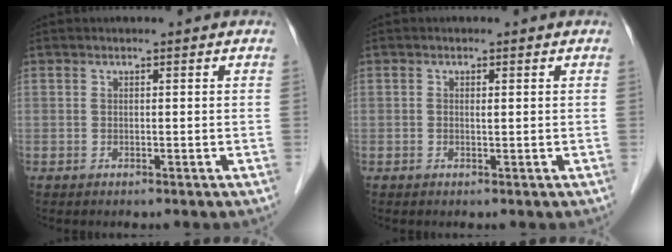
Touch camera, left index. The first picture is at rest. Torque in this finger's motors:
{"motor_torque": [-0.12, -0.02, 0.00, -0.01]}